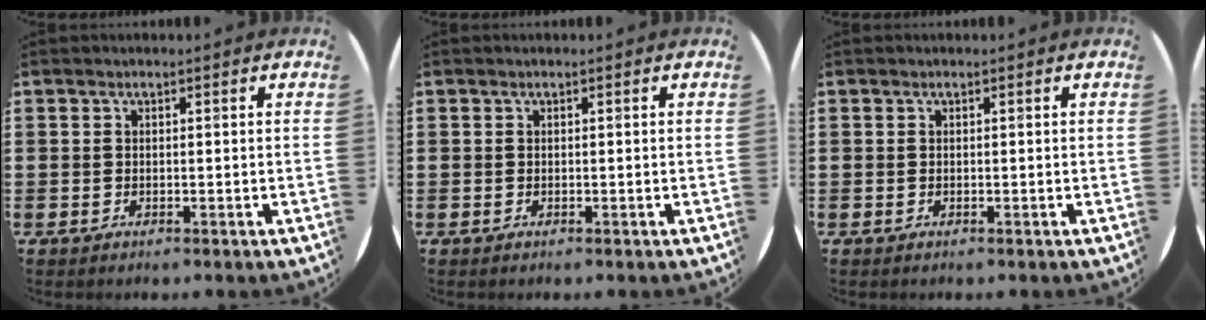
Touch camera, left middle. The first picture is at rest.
{"total": 0.0}
{"total": 0.0}